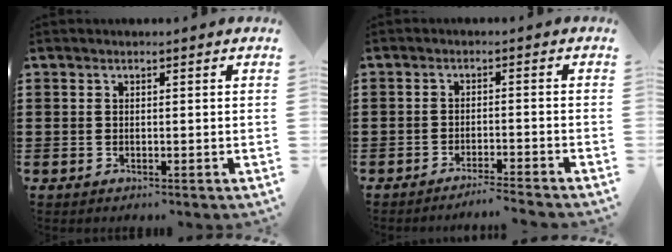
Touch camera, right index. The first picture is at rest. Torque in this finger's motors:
{"motor_torque": [-0.11, 0.40, -0.02, 0.00]}